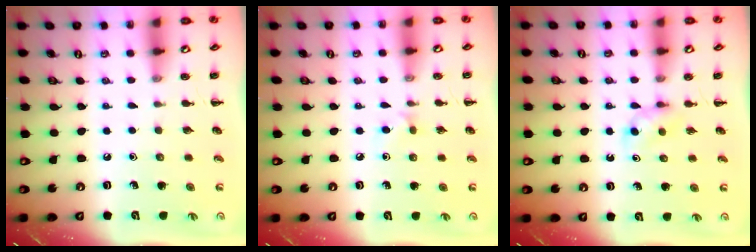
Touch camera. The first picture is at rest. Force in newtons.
{"total": 5.2, "press": 4.8, "slide": 2.0}
{"total": 2.7, "press": 2.4, "slide": 1.1}